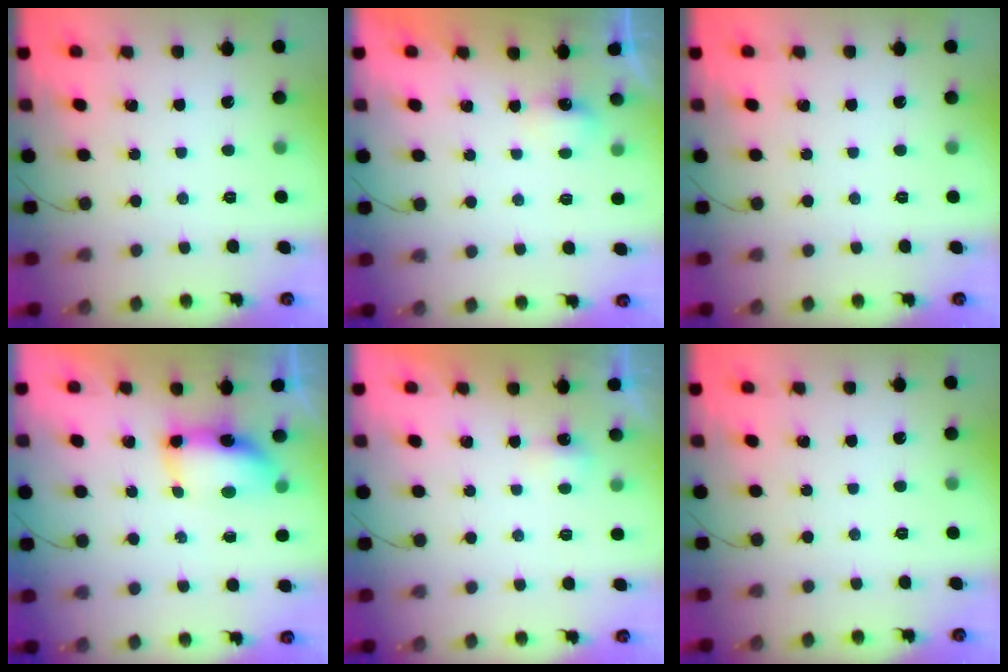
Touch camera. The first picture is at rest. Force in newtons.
{"total": 2.5, "press": 2.5, "slide": 0.6}
{"total": 0.0}
{"total": 7.7, "press": 7.7, "slide": 0.6}
{"total": 2.3, "press": 2.2, "slide": 0.6}
{"total": 0.0}